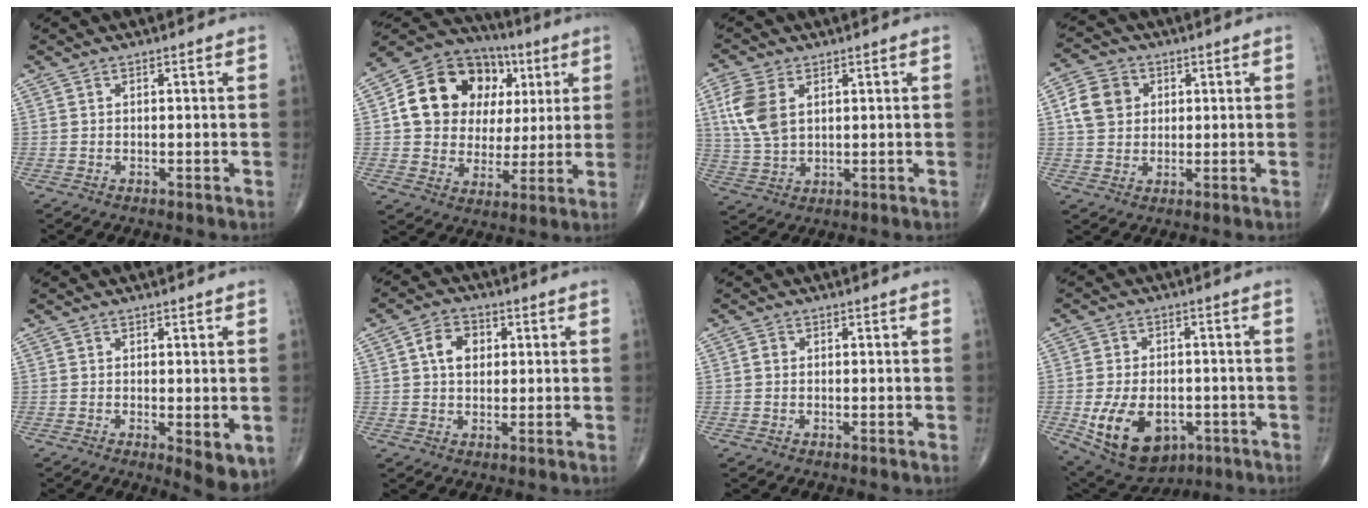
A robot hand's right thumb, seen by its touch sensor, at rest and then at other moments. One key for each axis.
{"total": 20.4, "fx": 5.0, "fy": 16.2, "fz": 11.3, "tx": -0.151, "ty": 0.025, "tz": 0.089}
{"total": 8.9, "fx": 2.7, "fy": 5.4, "fz": 6.5, "tx": -0.141, "ty": -0.002, "tz": 0.058}
{"total": 7.5, "fx": 1.7, "fy": 6.4, "fz": 3.6, "tx": -0.048, "ty": 0.002, "tz": 0.027}
{"total": 5.5, "fx": -1.1, "fy": 1.9, "fz": 5.1, "tx": -0.065, "ty": -0.017, "tz": -0.011}
{"total": 6.0, "fx": 1.4, "fy": 4.4, "fz": 3.8, "tx": -0.048, "ty": 0.006, "tz": 0.017}
{"total": 0.9, "fx": 0.0, "fy": 0.7, "fz": 0.4, "tx": -0.004, "ty": 0.002, "tz": -0.002}
{"total": 15.3, "fx": -4.8, "fy": 10.0, "fz": 10.5, "tx": -0.172, "ty": 0.009, "tz": -0.058}